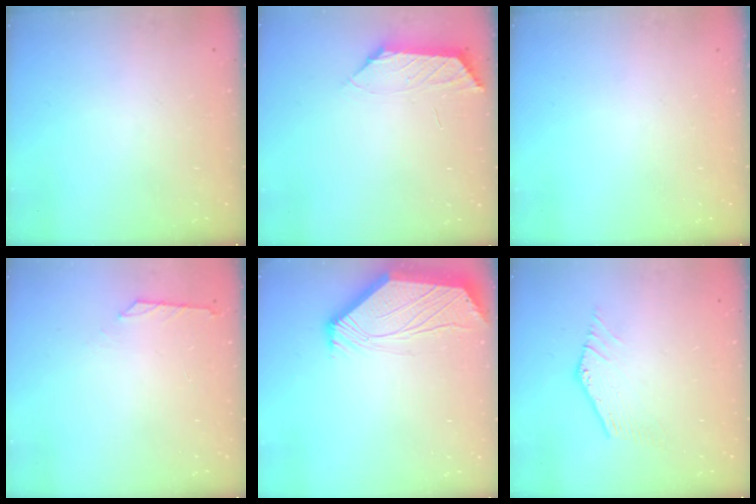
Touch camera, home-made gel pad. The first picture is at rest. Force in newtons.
{"total": 0.9, "press": 0.7, "slide": 0.4}
{"total": 0.0}
{"total": 0.6, "press": 0.5, "slide": 0.4}
{"total": 2.6, "press": 2.6, "slide": 0.5}
{"total": 0.0}